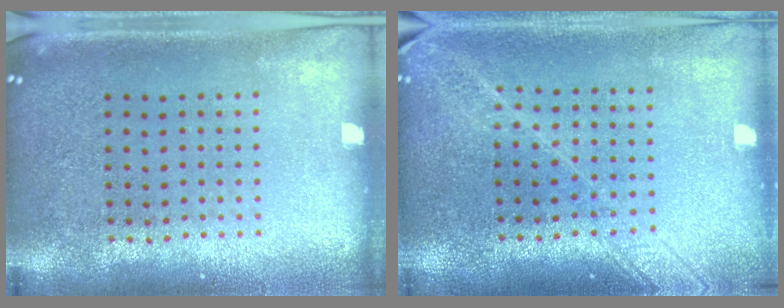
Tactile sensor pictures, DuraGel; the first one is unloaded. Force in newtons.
{"total": 1.8, "press": 1.5, "slide": 1.0}